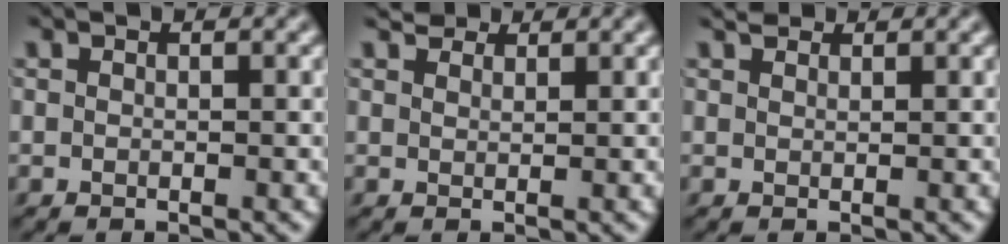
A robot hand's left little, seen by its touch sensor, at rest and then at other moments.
{"total": 1.8, "force": [1.6, 0.7, 0.5], "torque": [-0.016, -0.001, 0.033]}
{"total": 1.1, "force": [1.0, 0.4, 0.3], "torque": [-0.011, 0.006, 0.019]}